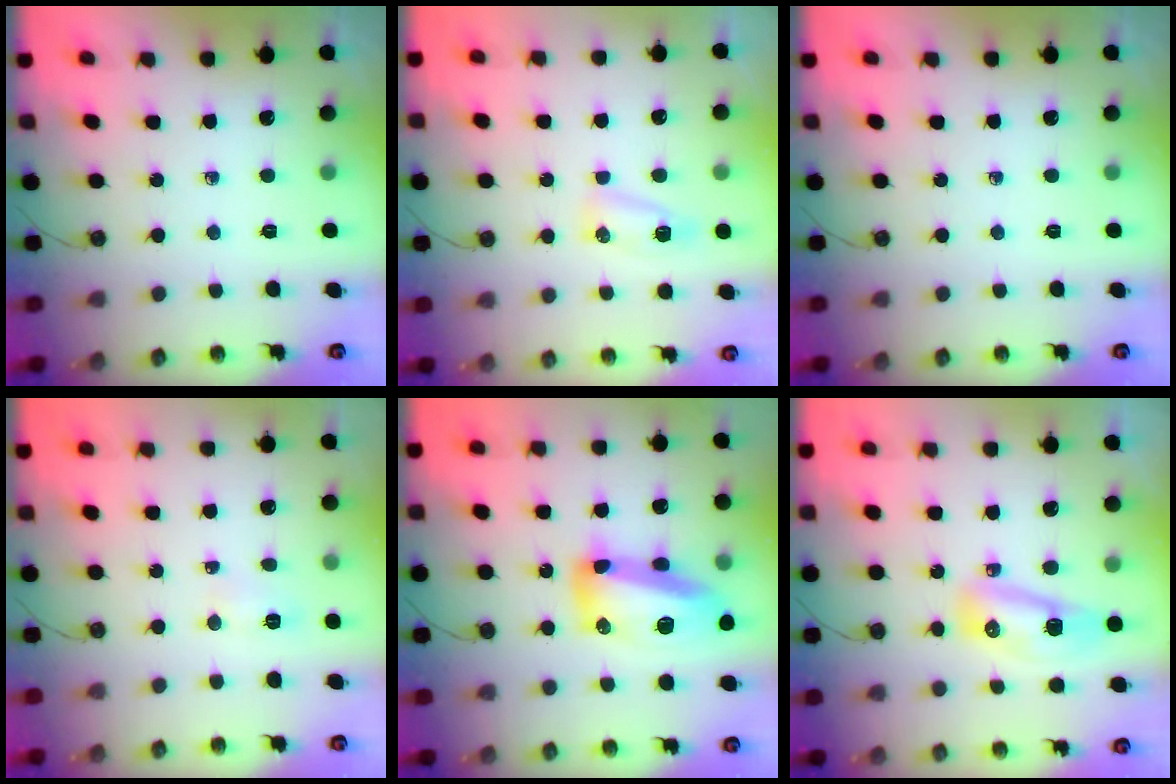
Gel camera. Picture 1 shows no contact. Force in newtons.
{"total": 7.9, "press": 5.6, "slide": 5.6}
{"total": 0.0}
{"total": 4.0, "press": 4.0, "slide": 0.4}
{"total": 17.0, "press": 16.7, "slide": 2.9}
{"total": 9.5, "press": 9.5, "slide": 1.3}